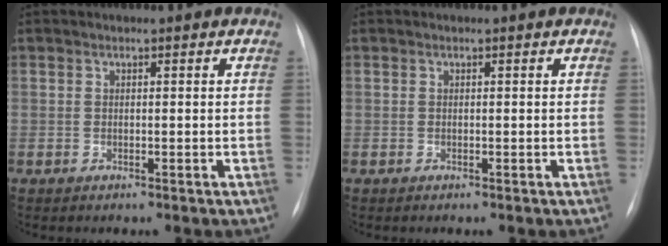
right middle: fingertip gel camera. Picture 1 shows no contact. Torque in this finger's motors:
{"motor_torque": [-0.57, -0.19, -0.05, -0.01]}